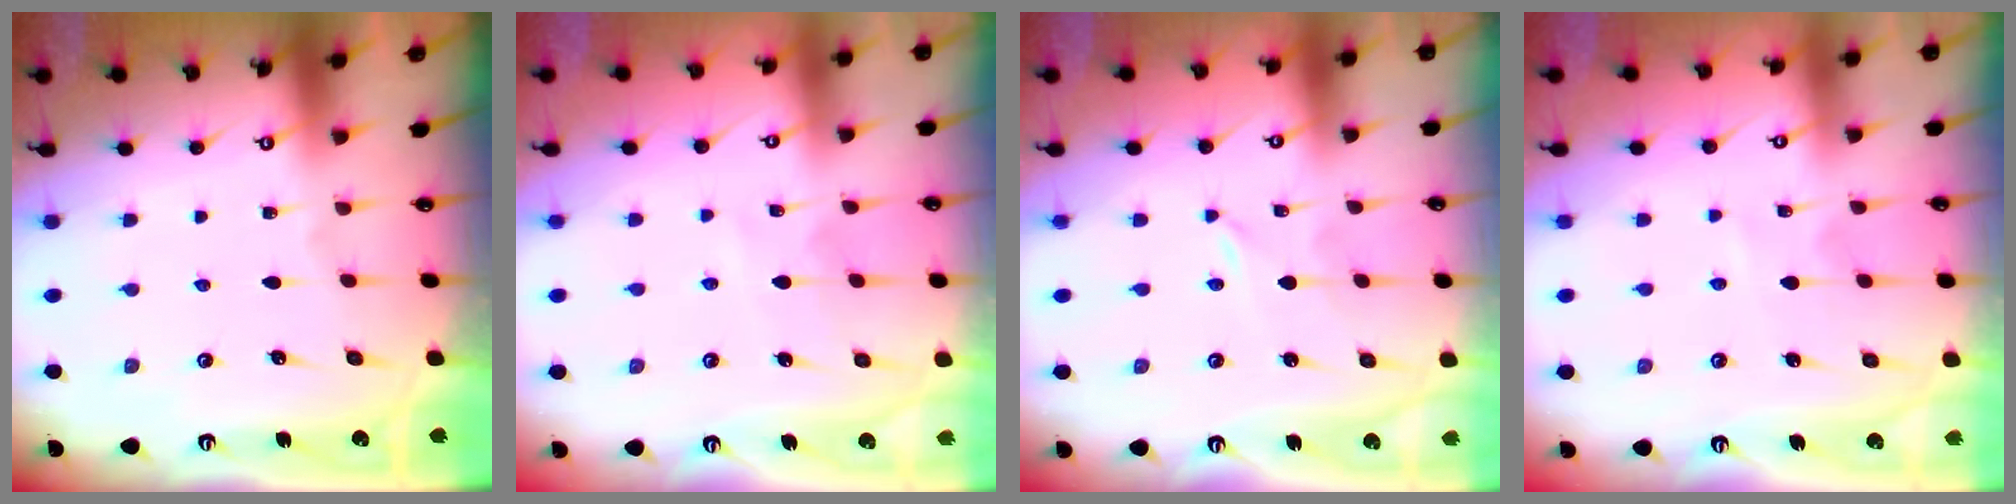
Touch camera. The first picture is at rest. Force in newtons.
{"total": 4.4, "press": 4.4, "slide": 0.4}
{"total": 0.0}
{"total": 2.7, "press": 2.7, "slide": 0.3}